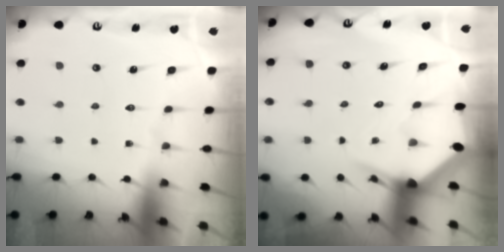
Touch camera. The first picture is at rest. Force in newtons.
{"total": 4.0, "press": 4.0, "slide": 0.6}